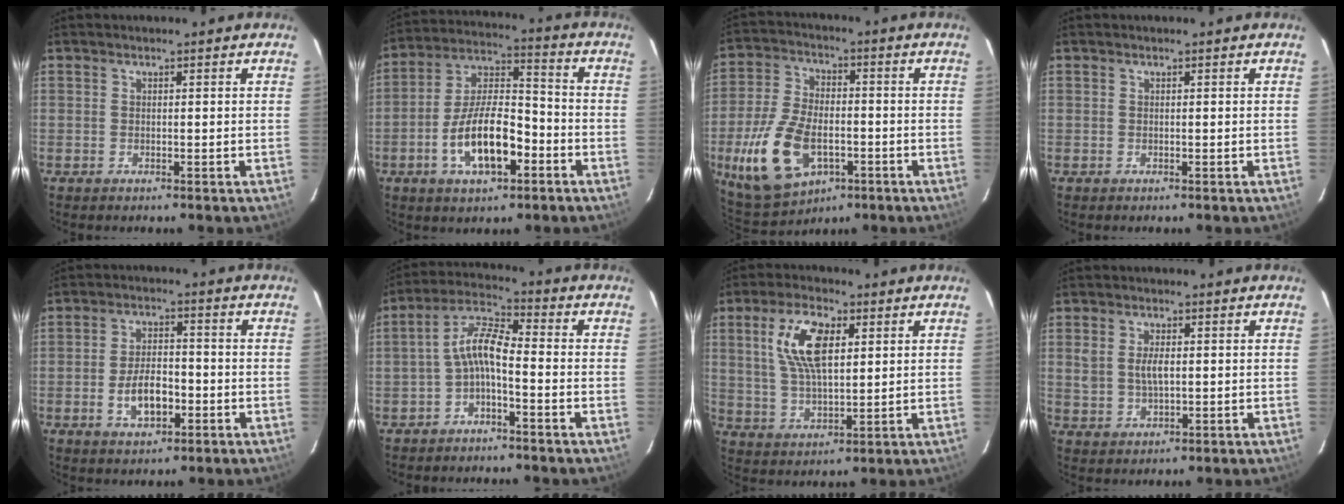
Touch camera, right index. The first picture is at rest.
{"total": 13.6, "force": [-5.5, 5.5, 11.2], "torque": [-0.219, 0.012, -0.091]}
{"total": 16.4, "force": [-5.4, 9.6, 12.2], "torque": [-0.274, -0.011, -0.086]}
{"total": 0.0}
{"total": 7.0, "force": [-2.4, 3.5, 5.6], "torque": [-0.109, 0.008, -0.034]}
{"total": 6.4, "force": [-2.5, 1.8, 5.6], "torque": [-0.130, 0.021, -0.050]}
{"total": 11.0, "force": [3.6, 4.9, 9.2], "torque": [-0.183, 0.012, 0.071]}
{"total": 4.5, "force": [0.7, 2.5, 3.7], "torque": [-0.071, 0.005, 0.017]}